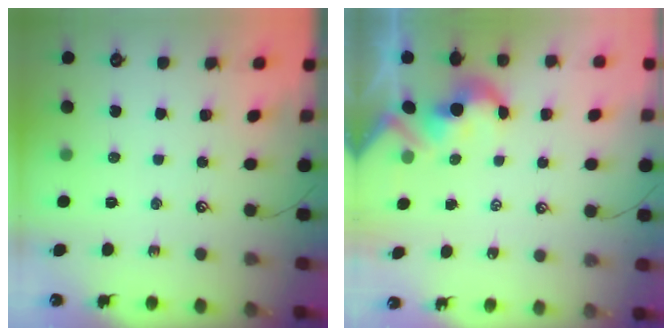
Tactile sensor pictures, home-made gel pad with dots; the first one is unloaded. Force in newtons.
{"total": 4.0, "press": 3.9, "slide": 0.7}